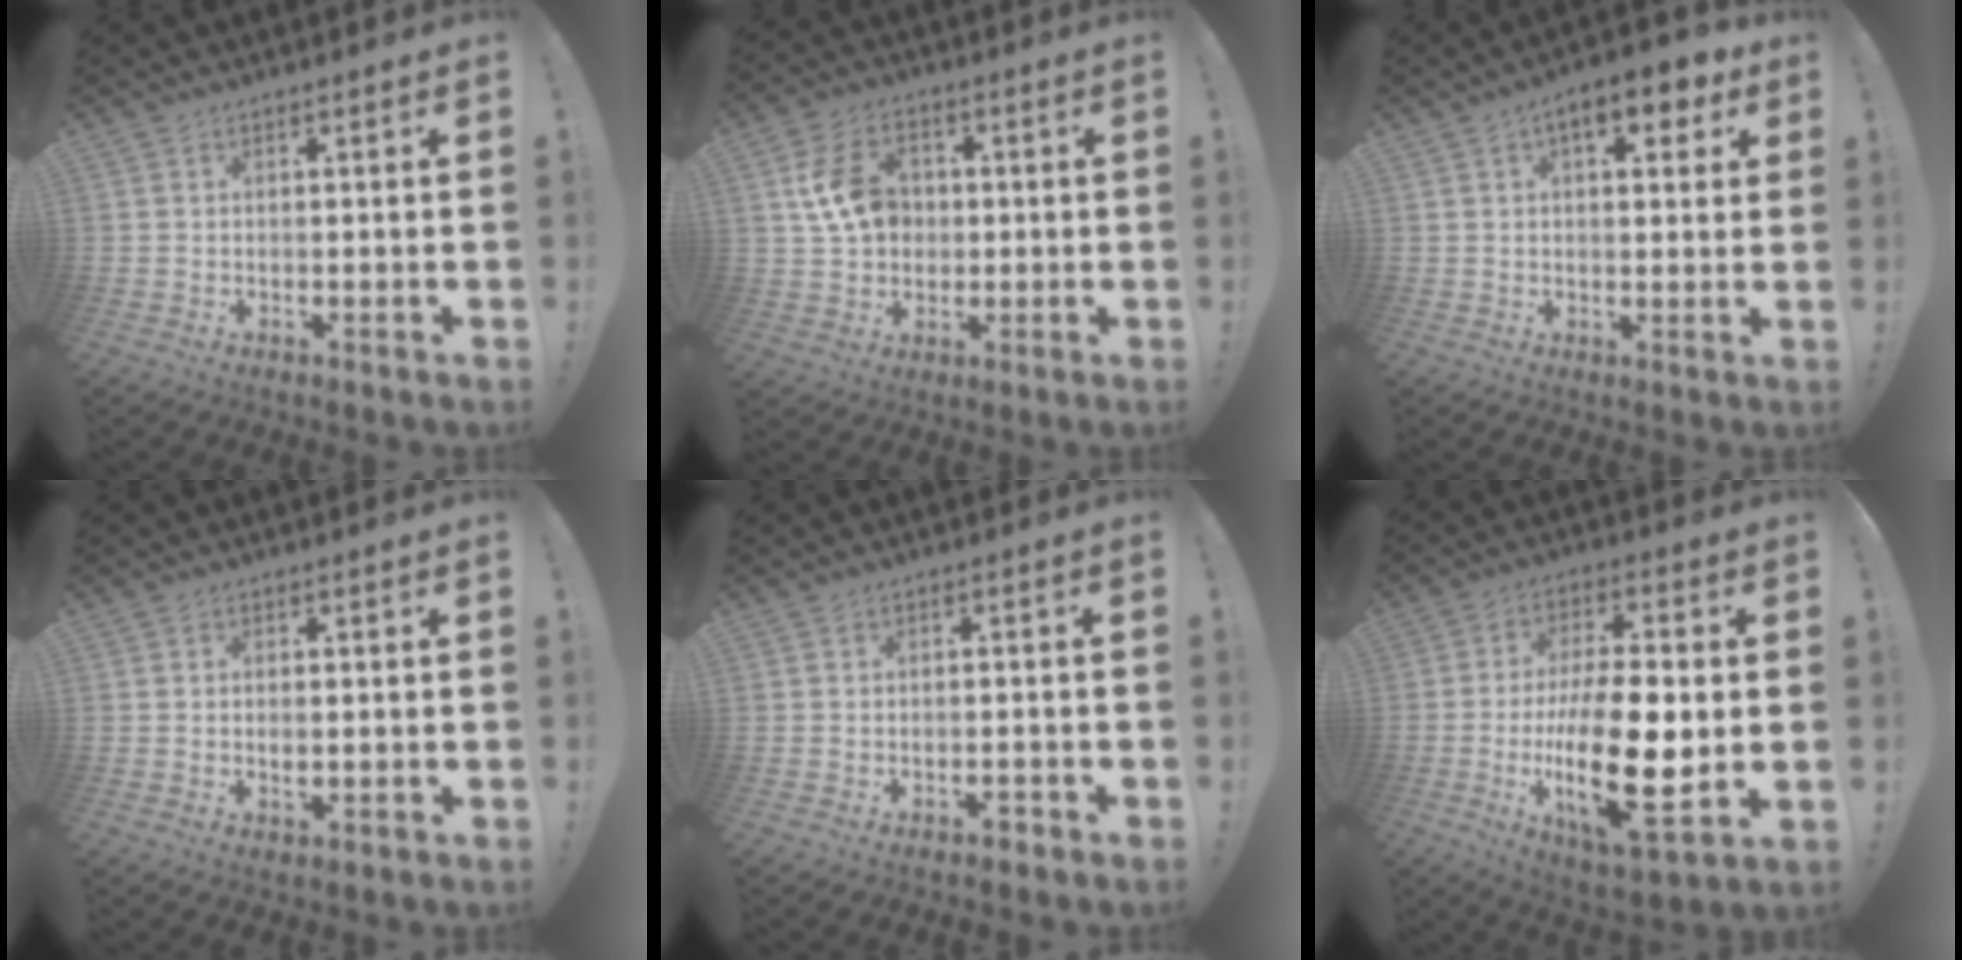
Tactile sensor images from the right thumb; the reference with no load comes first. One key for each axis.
{"total": 12.6, "fx": 2.1, "fy": 10.1, "fz": 7.3, "tx": -0.122, "ty": 0.008, "tz": 0.046}
{"total": 8.5, "fx": 3.9, "fy": 3.8, "fz": 6.5, "tx": -0.075, "ty": -0.011, "tz": 0.060}
{"total": 1.8, "fx": -0.2, "fy": 1.0, "fz": 1.5, "tx": -0.021, "ty": 0.001, "tz": -0.004}
{"total": 1.7, "fx": -1.4, "fy": 0.5, "fz": 0.9, "tx": -0.011, "ty": 0.007, "tz": -0.023}
{"total": 22.1, "fx": -3.0, "fy": 8.9, "fz": 20.0, "tx": -0.368, "ty": -0.002, "tz": -0.044}